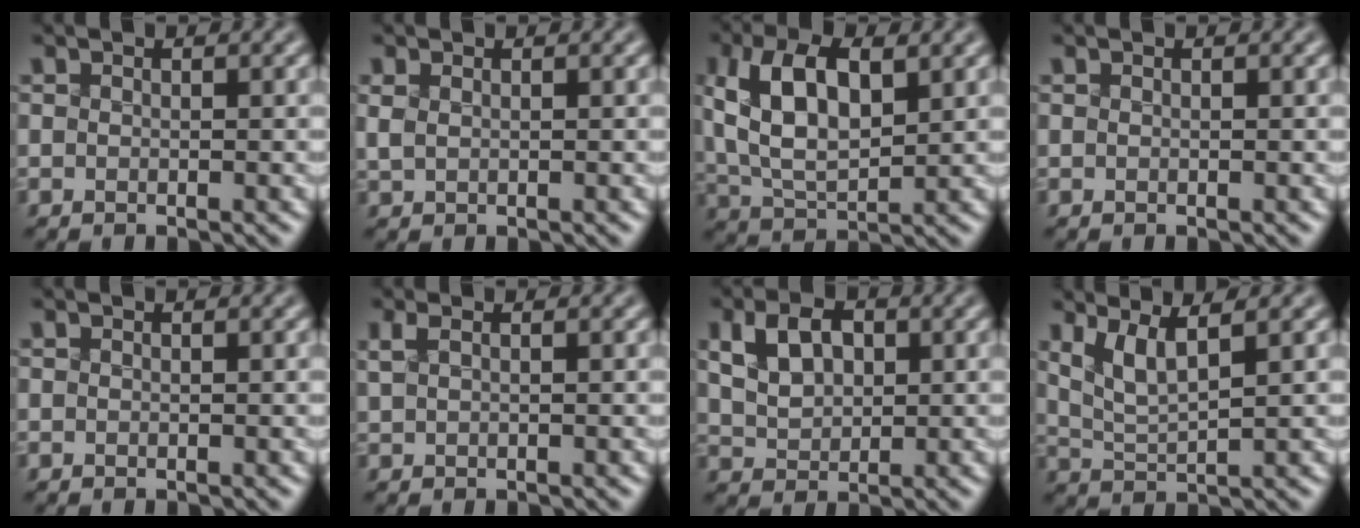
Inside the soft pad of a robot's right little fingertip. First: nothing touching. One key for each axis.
{"total": 0.7, "fx": 0.1, "fy": 0.5, "fz": 0.5, "tx": -0.015, "ty": 0.003, "tz": 0.008}
{"total": 7.7, "fx": 2.4, "fy": 3.7, "fz": 6.3, "tx": -0.134, "ty": 0.013, "tz": 0.044}
{"total": 0.0}
{"total": 0.0}
{"total": 1.0, "fx": 0.4, "fy": 0.4, "fz": 0.8, "tx": -0.026, "ty": 0.007, "tz": 0.014}
{"total": 4.1, "fx": 1.3, "fy": 2.7, "fz": 2.9, "tx": -0.068, "ty": 0.009, "tz": 0.028}
{"total": 2.6, "fx": 1.7, "fy": 0.0, "fz": 1.9, "tx": -0.048, "ty": -0.004, "tz": 0.044}